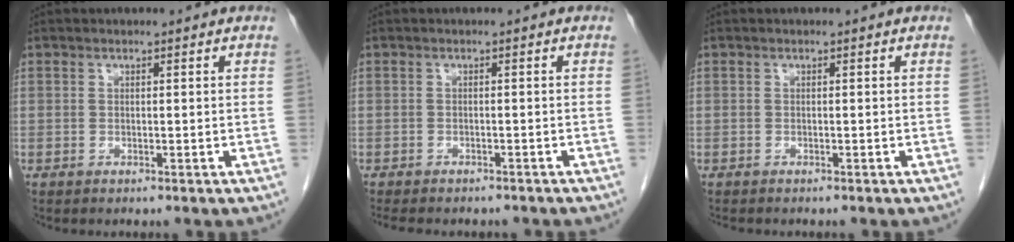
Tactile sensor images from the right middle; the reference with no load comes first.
{"total": 9.6, "force": [-8.2, 3.2, 3.9], "torque": [-0.063, -0.004, -0.099]}
{"total": 1.6, "force": [-1.4, 0.4, 0.6], "torque": [-0.017, -0.006, -0.017]}